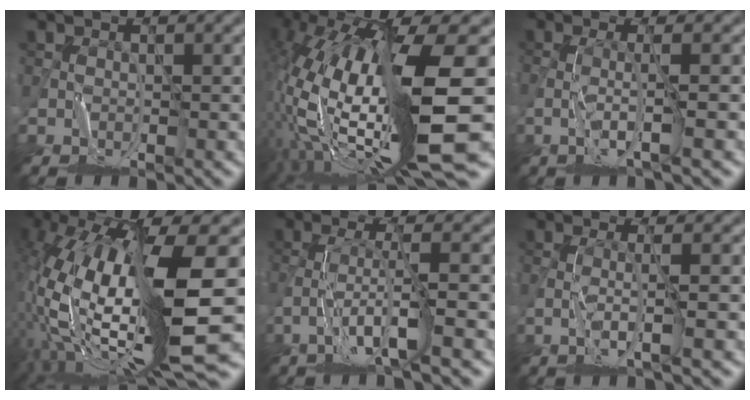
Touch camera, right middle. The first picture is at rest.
{"total": 16.9, "force": [-1.9, 3.8, 16.4], "torque": [-0.314, -0.030, -0.020]}
{"total": 2.3, "force": [-0.7, -0.1, 2.2], "torque": [-0.043, 0.003, -0.018]}
{"total": 16.2, "force": [-0.3, 4.1, 15.7], "torque": [-0.300, -0.023, 0.018]}
{"total": 4.6, "force": [-2.4, 0.2, 4.0], "torque": [-0.081, -0.001, -0.051]}
{"total": 1.9, "force": [-0.4, -0.1, 1.9], "torque": [-0.036, -0.001, -0.013]}